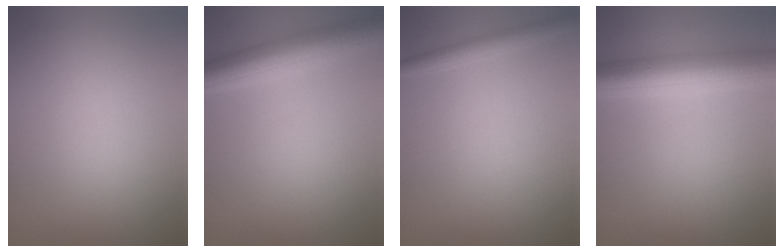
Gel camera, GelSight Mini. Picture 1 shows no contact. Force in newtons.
{"total": 5.5, "press": 5.5, "slide": 0.2}
{"total": 1.8, "press": 1.8, "slide": 0.1}
{"total": 6.8, "press": 6.8, "slide": 0.1}